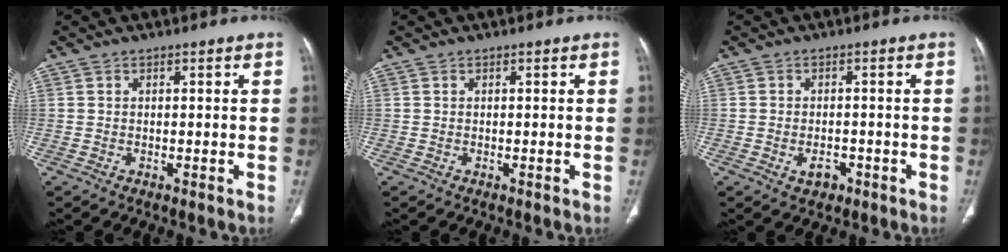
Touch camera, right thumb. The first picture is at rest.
{"total": 0.0}
{"total": 2.9, "force": [-1.3, 2.0, 1.7], "torque": [-0.021, 0.008, -0.013]}